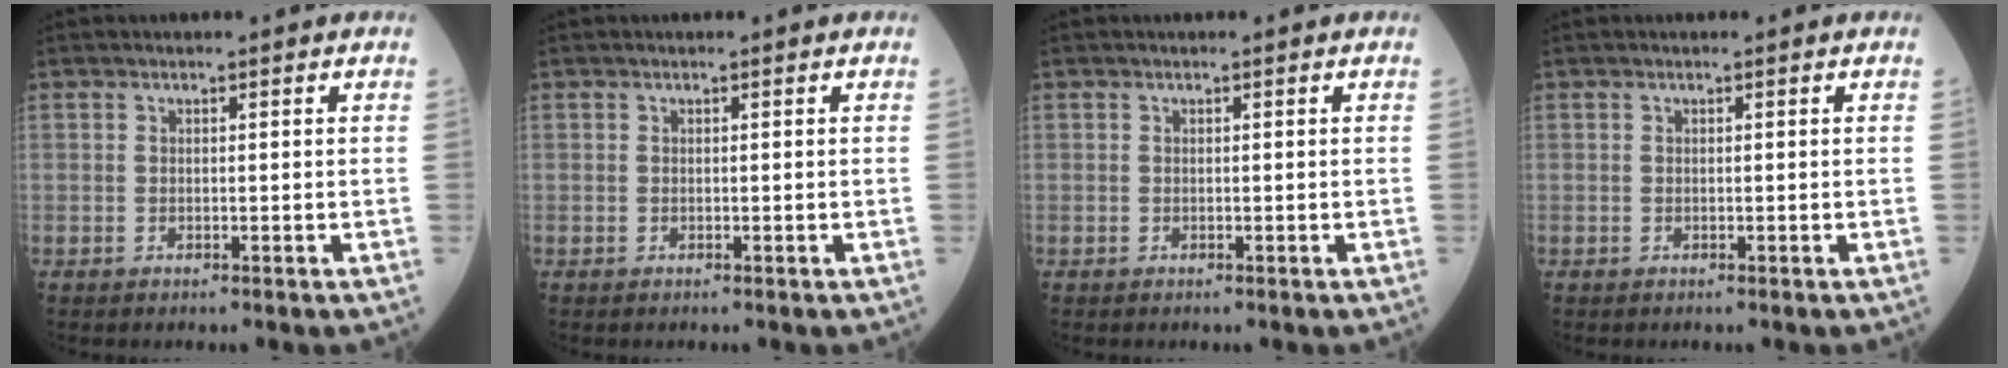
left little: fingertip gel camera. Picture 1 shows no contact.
{"total": 0.0}
{"total": 0.0}
{"total": 0.0}